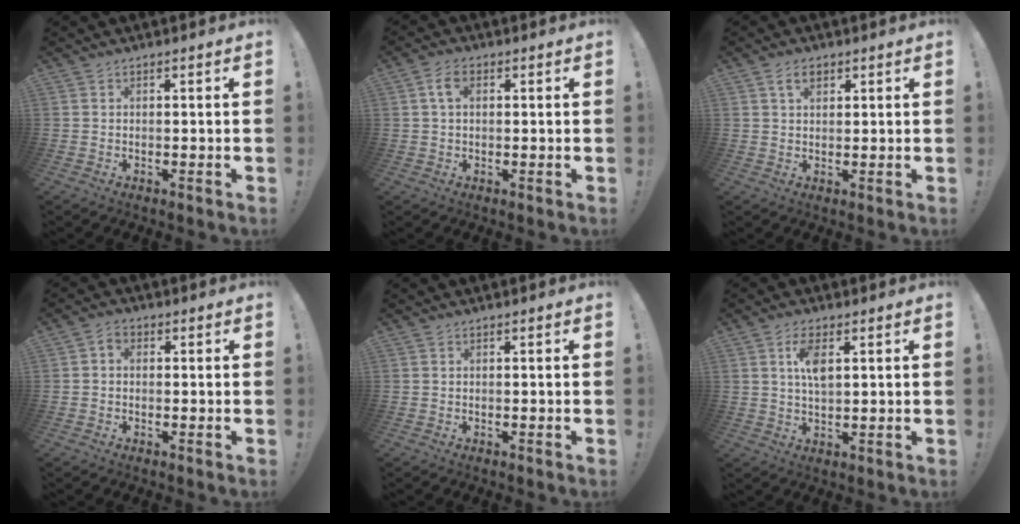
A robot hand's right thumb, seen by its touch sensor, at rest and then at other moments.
{"total": 4.5, "force": [1.3, 2.6, 3.4], "torque": [-0.060, 0.005, 0.023]}
{"total": 3.8, "force": [1.8, 2.2, 2.5], "torque": [-0.046, 0.003, 0.033]}
{"total": 2.3, "force": [-0.5, 1.7, 1.5], "torque": [-0.024, 0.006, -0.011]}
{"total": 0.0}
{"total": 6.6, "force": [2.2, 3.0, 5.5], "torque": [-0.094, 0.000, 0.036]}